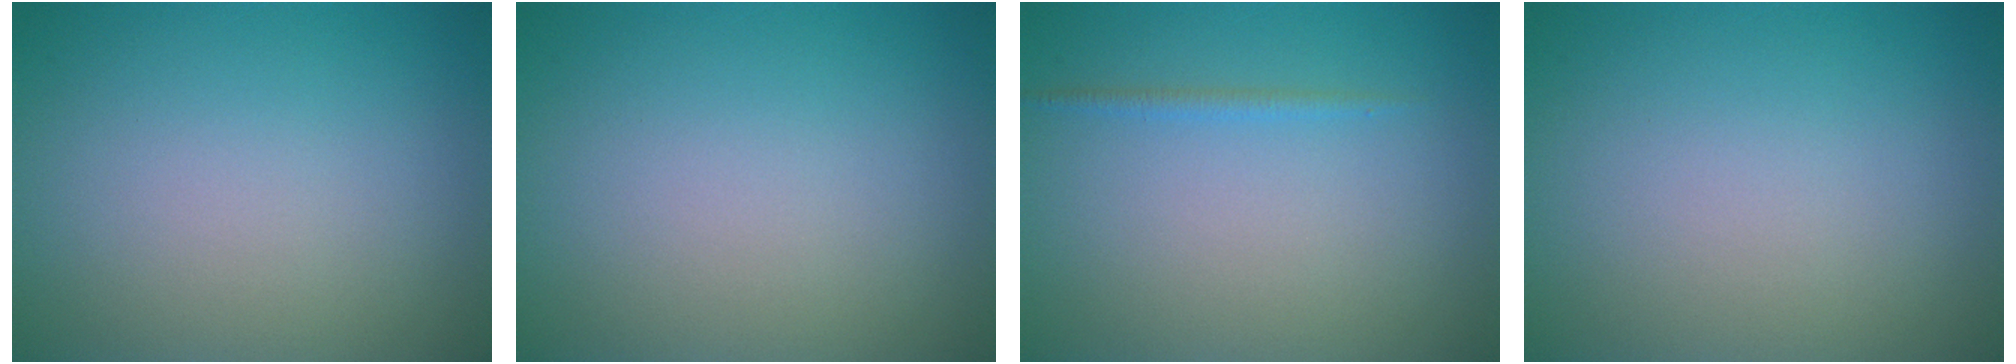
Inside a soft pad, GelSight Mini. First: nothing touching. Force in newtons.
{"total": 0.0}
{"total": 0.8, "press": 0.8, "slide": 0.1}
{"total": 0.0}